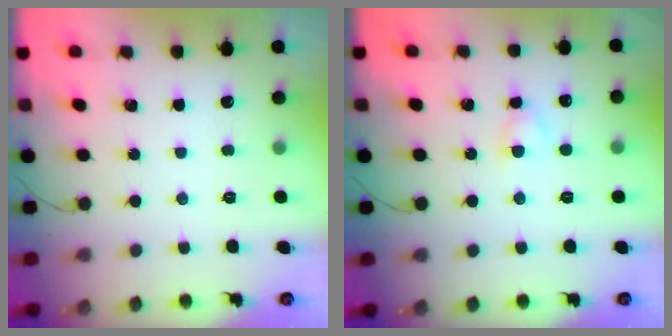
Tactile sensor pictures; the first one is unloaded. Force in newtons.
{"total": 2.7, "press": 2.5, "slide": 1.0}